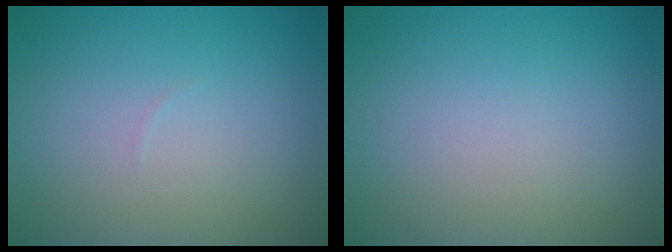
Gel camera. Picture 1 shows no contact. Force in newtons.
{"total": 0.0}